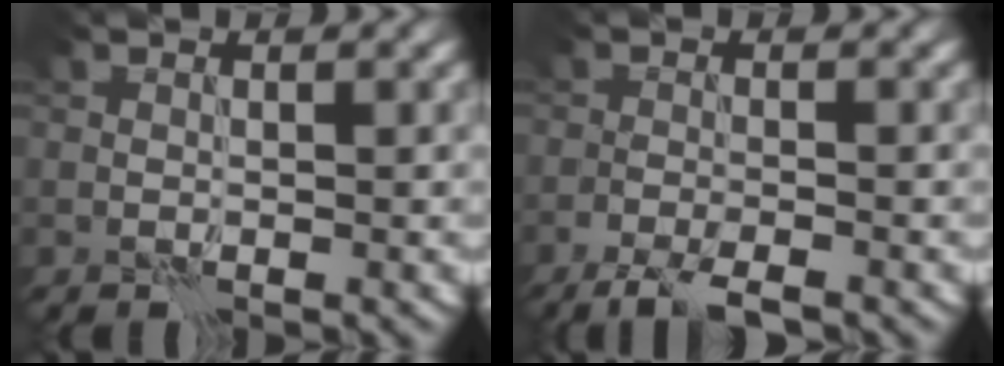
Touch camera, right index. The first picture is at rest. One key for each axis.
{"total": 3.4, "fx": -2.7, "fy": 0.3, "fz": 1.9, "tx": -0.040, "ty": -0.011, "tz": -0.054}